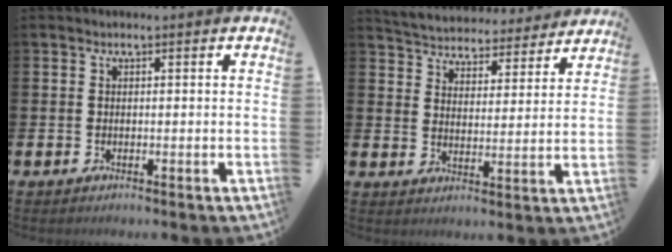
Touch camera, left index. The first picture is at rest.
{"total": 5.2, "force": [5.0, 1.1, -0.2], "torque": [-0.022, -0.043, 0.086]}